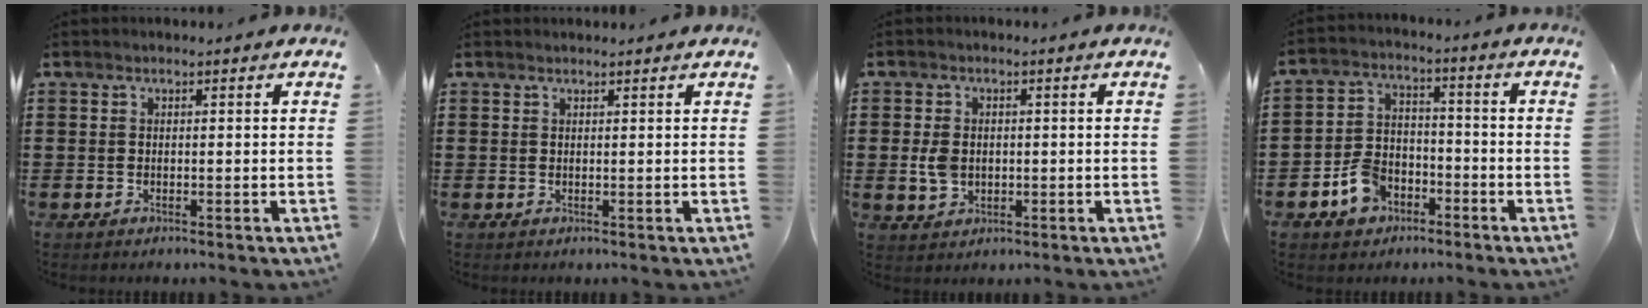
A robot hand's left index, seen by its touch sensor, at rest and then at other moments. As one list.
[{"total": 0.5, "force": [0.5, 0.0, 0.1], "torque": [-0.003, -0.001, 0.010]}, {"total": 3.8, "force": [-0.1, 2.9, 2.5], "torque": [-0.075, 0.001, -0.010]}, {"total": 6.1, "force": [-3.9, 4.0, 2.5], "torque": [-0.064, 0.017, -0.076]}]